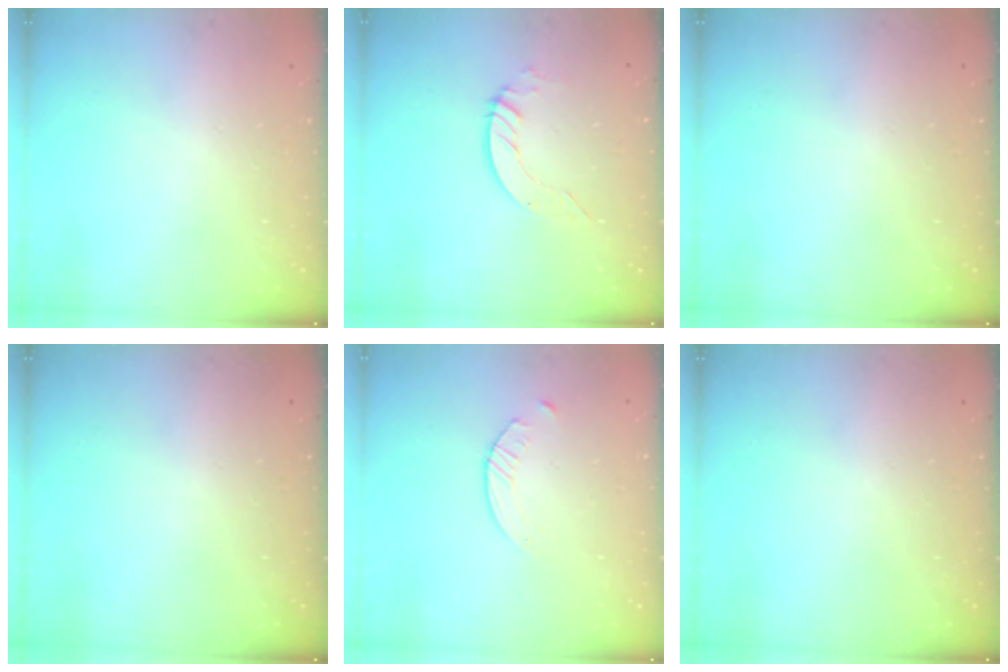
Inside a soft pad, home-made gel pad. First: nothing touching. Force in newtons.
{"total": 4.0, "press": 4.0, "slide": 0.2}
{"total": 0.0}
{"total": 0.0}
{"total": 2.8, "press": 2.7, "slide": 0.3}
{"total": 0.0}